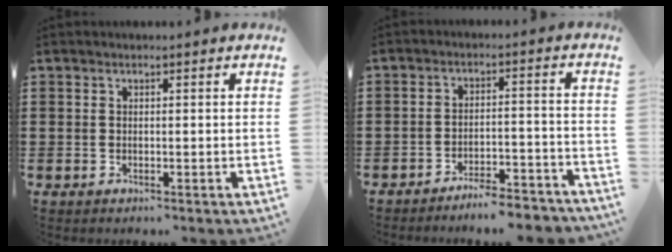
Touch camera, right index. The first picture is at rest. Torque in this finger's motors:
{"motor_torque": [1.10, 1.04, 0.31, 0.04]}